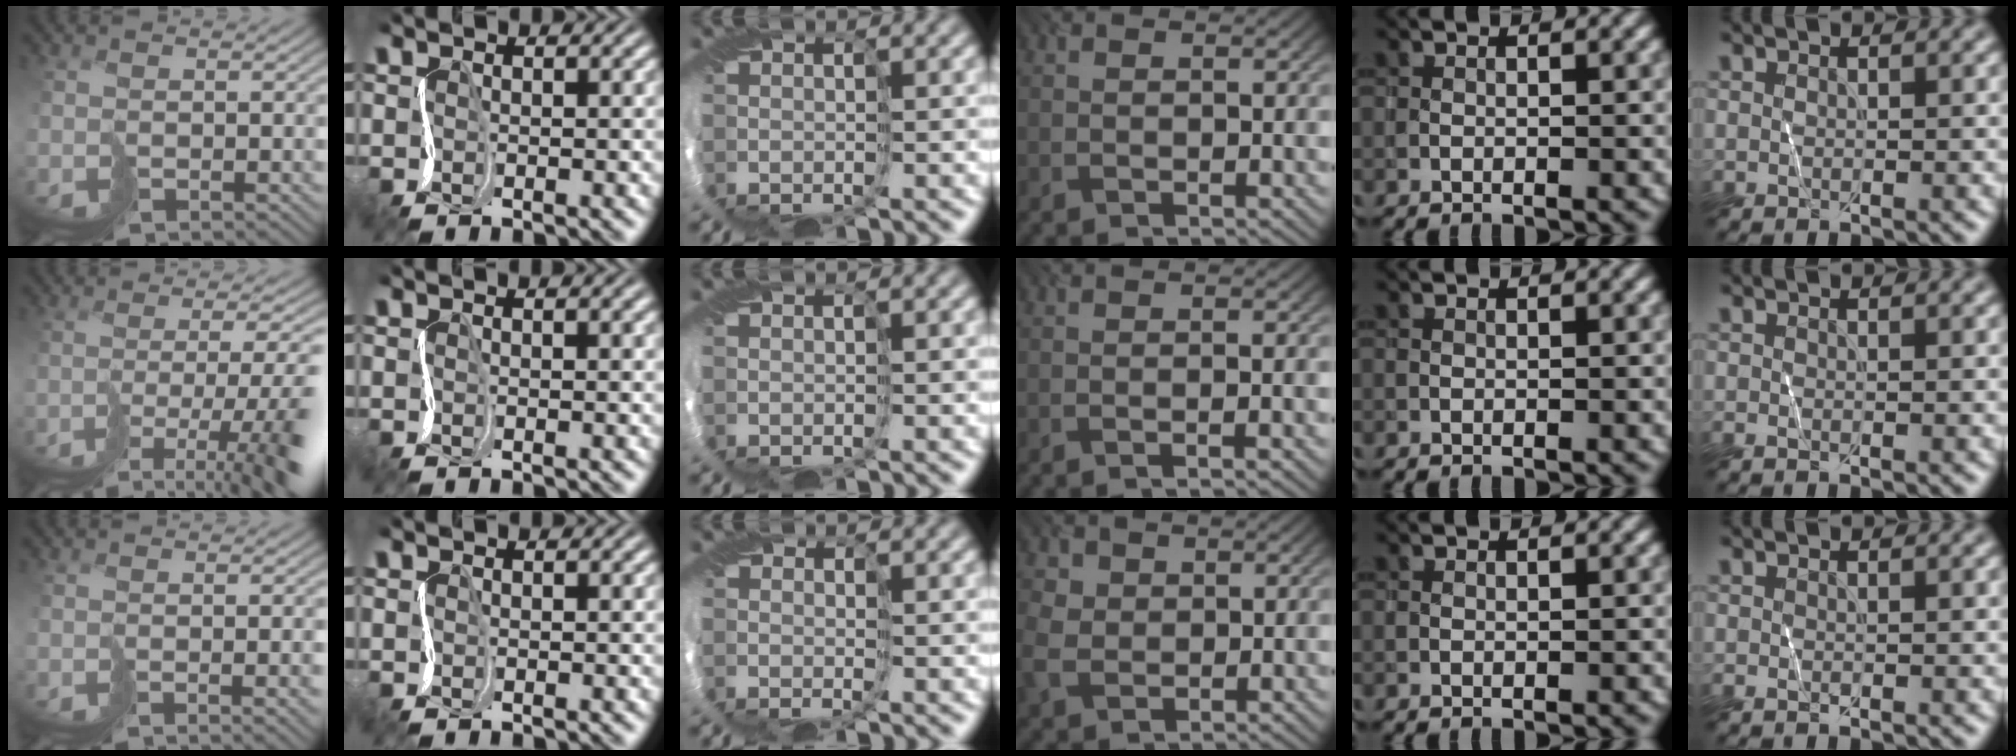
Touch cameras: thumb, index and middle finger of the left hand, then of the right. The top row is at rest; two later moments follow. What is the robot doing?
{"motion": "cut", "object": "paper"}